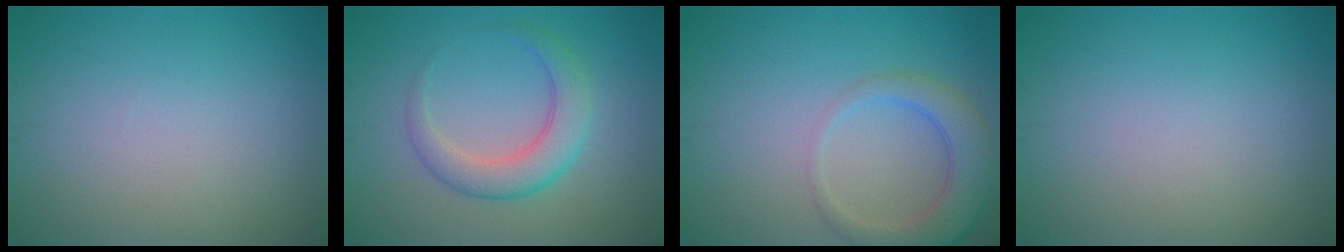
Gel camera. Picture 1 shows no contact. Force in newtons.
{"total": 3.8, "press": 3.8, "slide": 0.2}
{"total": 4.4, "press": 4.3, "slide": 0.6}
{"total": 0.0}